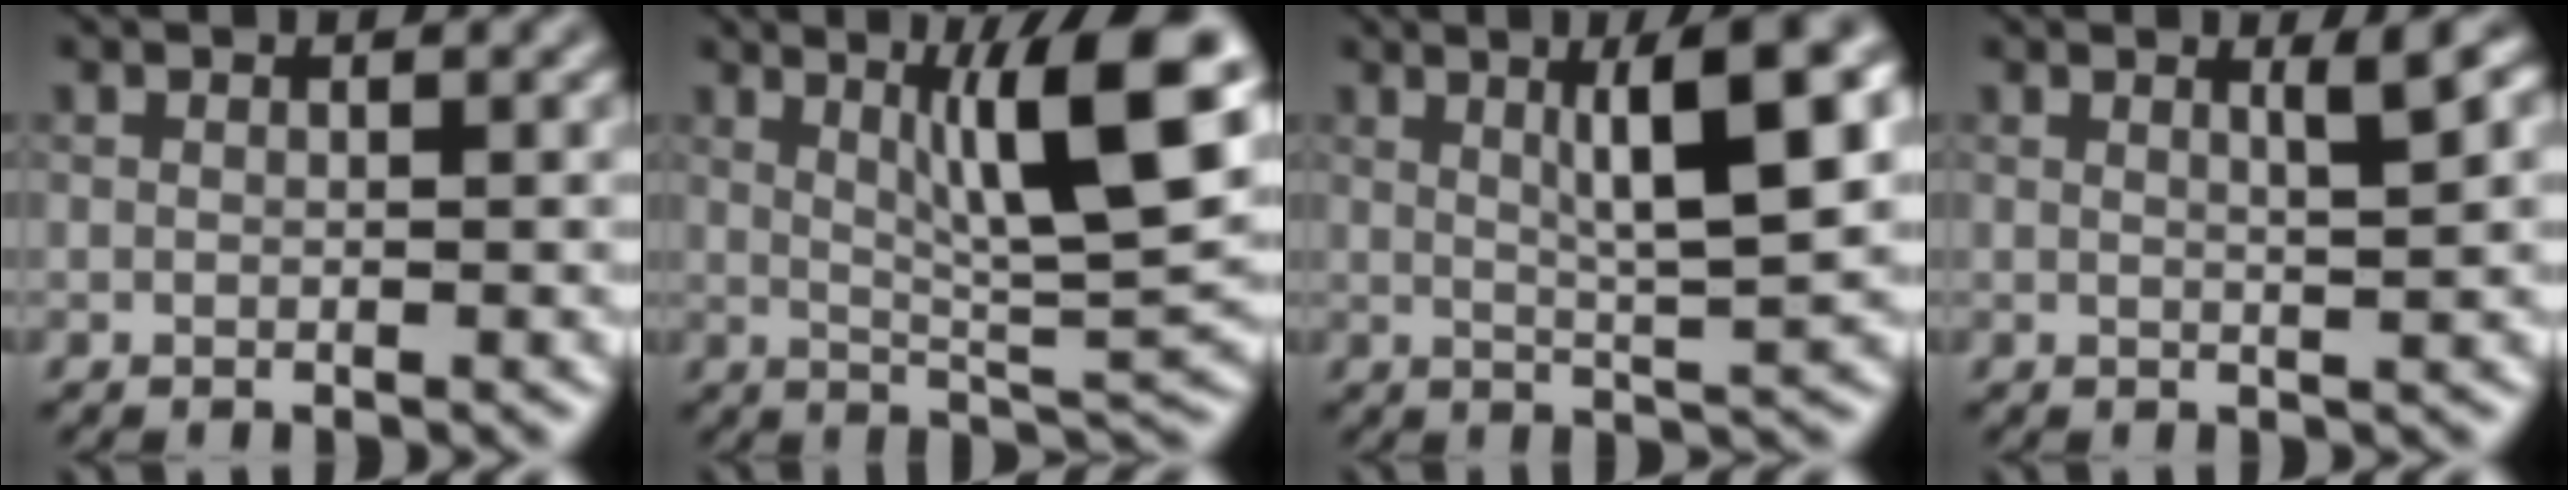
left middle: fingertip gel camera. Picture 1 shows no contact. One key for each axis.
{"total": 10.2, "fx": 3.4, "fy": 1.9, "fz": 9.4, "tx": -0.133, "ty": 0.002, "tz": 0.061}
{"total": 7.7, "fx": 2.5, "fy": 1.3, "fz": 7.1, "tx": -0.093, "ty": 0.011, "tz": 0.040}
{"total": 2.2, "fx": 1.0, "fy": 0.4, "fz": 1.9, "tx": -0.021, "ty": 0.005, "tz": 0.011}